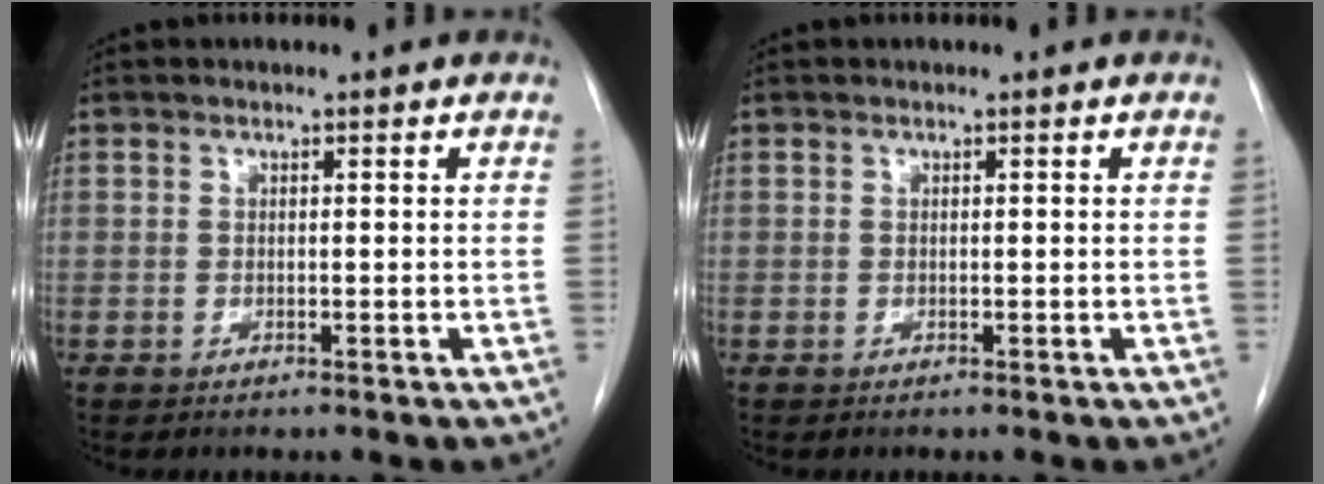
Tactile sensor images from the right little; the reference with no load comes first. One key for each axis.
{"total": 0.0}